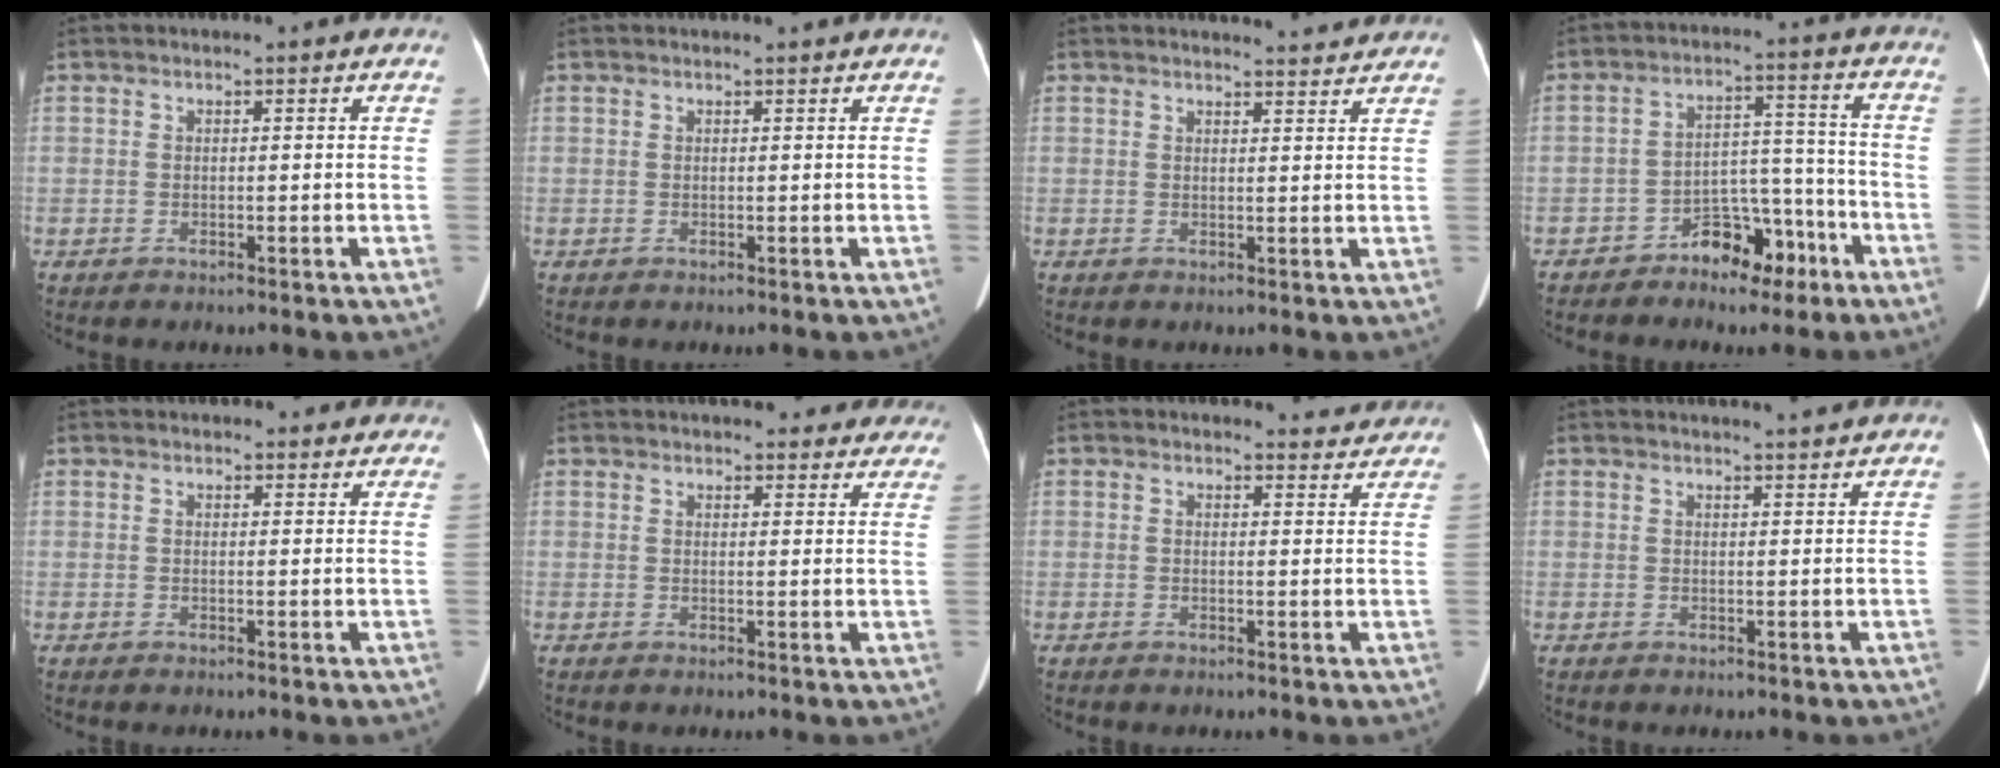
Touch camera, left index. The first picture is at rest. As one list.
[{"total": 1.8, "force": [1.8, 0.1, 0.5], "torque": [-0.009, 0.010, 0.020]}, {"total": 4.3, "force": [4.3, 0.2, 0.5], "torque": [-0.014, 0.001, 0.046]}, {"total": 7.3, "force": [-4.9, 3.9, 3.6], "torque": [-0.057, 0.032, -0.074]}, {"total": 7.6, "force": [6.9, 2.6, 1.8], "torque": [0.003, 0.022, 0.072]}, {"total": 14.8, "force": [13.4, 4.2, 4.7], "torque": [-0.030, 0.015, 0.148]}, {"total": 3.8, "force": [3.6, 1.1, -0.3], "torque": [0.008, -0.007, 0.027]}, {"total": 4.8, "force": [4.6, -0.4, 1.4], "torque": [-0.019, 0.009, 0.051]}]